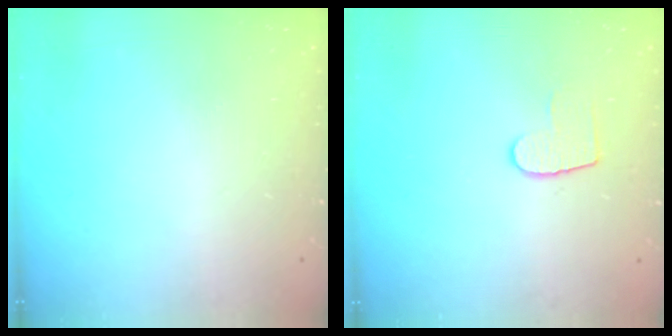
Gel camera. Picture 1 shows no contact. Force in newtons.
{"total": 6.3, "press": 6.3, "slide": 0.4}